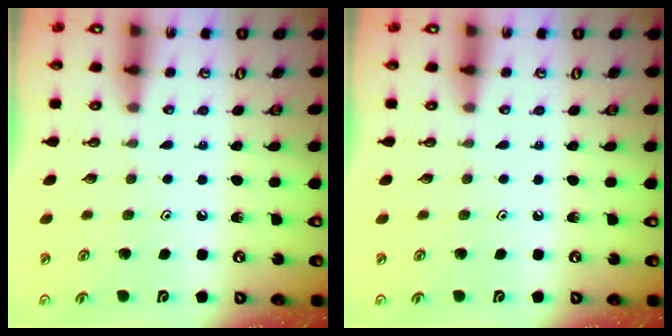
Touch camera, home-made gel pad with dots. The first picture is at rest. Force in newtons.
{"total": 0.0}